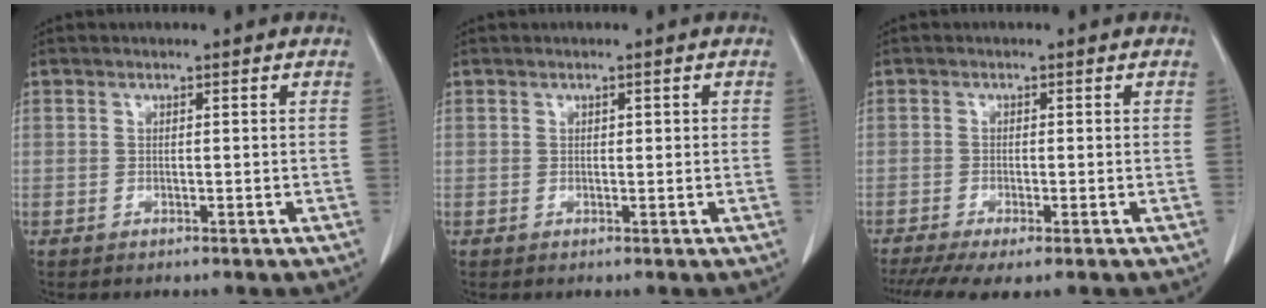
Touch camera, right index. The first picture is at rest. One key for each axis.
{"total": 0.8, "fx": 0.2, "fy": 0.5, "fz": 0.6, "tx": -0.008, "ty": 0.002, "tz": 0.004}
{"total": 6.3, "fx": -4.4, "fy": 1.0, "fz": 4.4, "tx": -0.073, "ty": -0.015, "tz": -0.074}